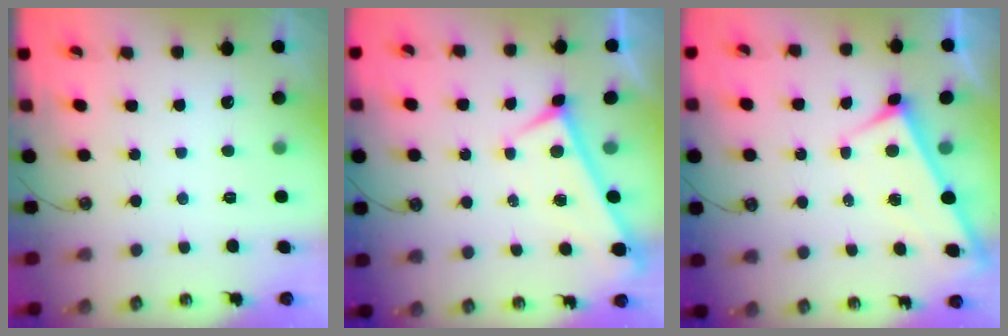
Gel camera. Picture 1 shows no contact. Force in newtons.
{"total": 0.0}
{"total": 2.6, "press": 2.6, "slide": 0.4}